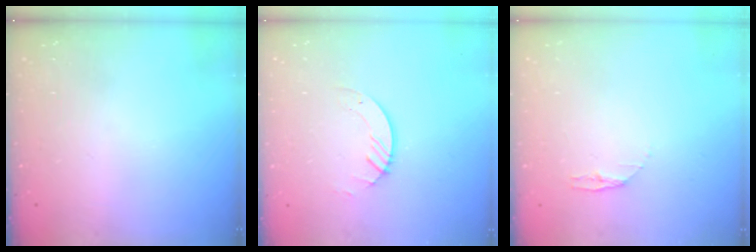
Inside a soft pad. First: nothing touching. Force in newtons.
{"total": 2.8, "press": 2.8, "slide": 0.3}
{"total": 3.4, "press": 3.4, "slide": 0.4}